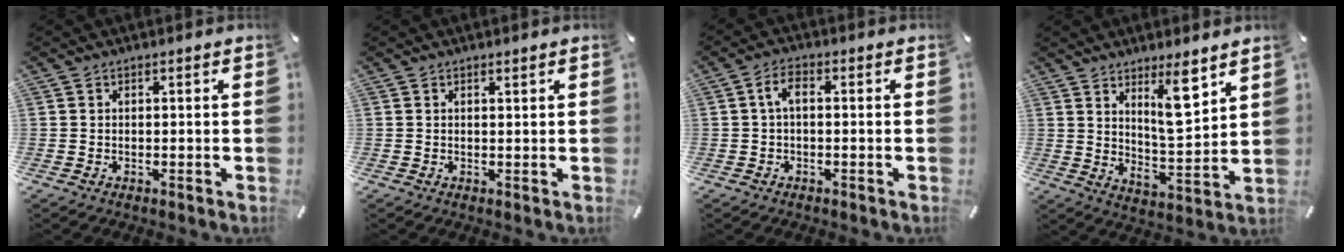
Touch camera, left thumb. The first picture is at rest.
{"total": 0.6, "force": [0.5, 0.0, 0.3], "torque": [-0.006, -0.003, 0.011]}
{"total": 3.8, "force": [-0.2, 1.7, 3.4], "torque": [-0.070, 0.010, -0.007]}
{"total": 11.6, "force": [6.3, 3.8, 9.1], "torque": [-0.129, -0.038, 0.105]}